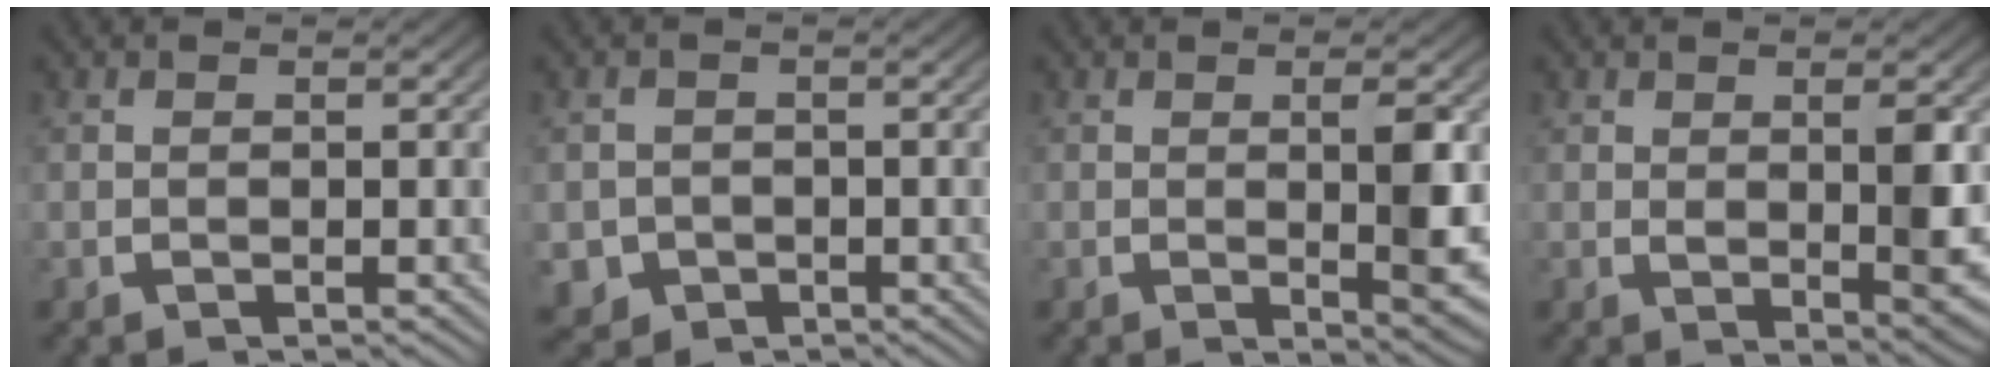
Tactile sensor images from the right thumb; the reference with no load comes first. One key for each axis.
{"total": 4.4, "fx": -2.1, "fy": 3.6, "fz": 1.2, "tx": -0.031, "ty": -0.034, "tz": -0.024}
{"total": 4.6, "fx": 0.0, "fy": 1.2, "fz": 4.4, "tx": -0.063, "ty": -0.012, "tz": 0.005}
{"total": 4.4, "fx": 0.4, "fy": 1.5, "fz": 4.1, "tx": -0.062, "ty": -0.016, "tz": 0.017}